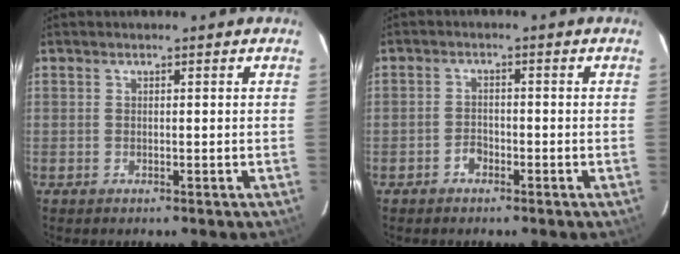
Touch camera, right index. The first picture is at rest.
{"total": 2.1, "force": [-1.5, 1.3, 0.7], "torque": [-0.014, 0.007, -0.025]}